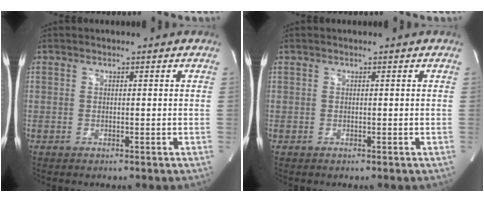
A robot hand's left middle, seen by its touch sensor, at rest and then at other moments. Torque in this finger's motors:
{"motor_torque": [0.00, 0.00, -0.02, -0.01]}